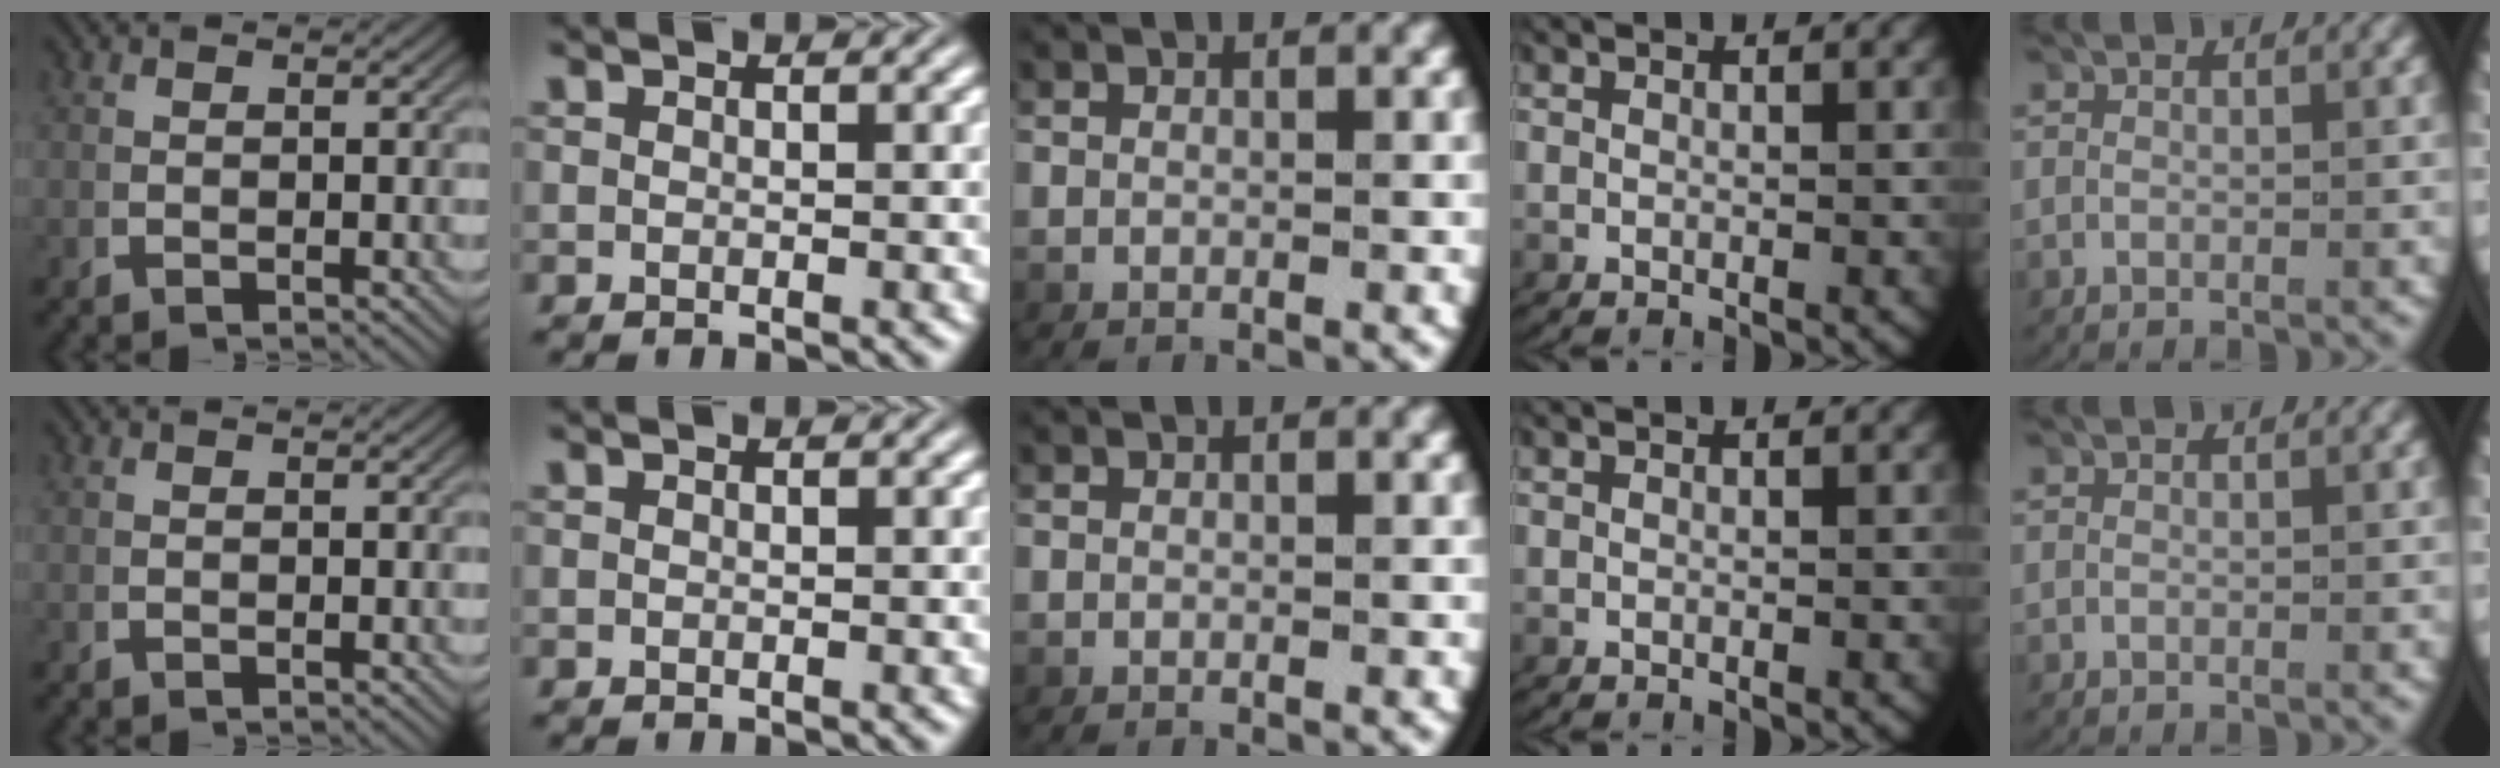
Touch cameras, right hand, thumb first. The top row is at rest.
{}